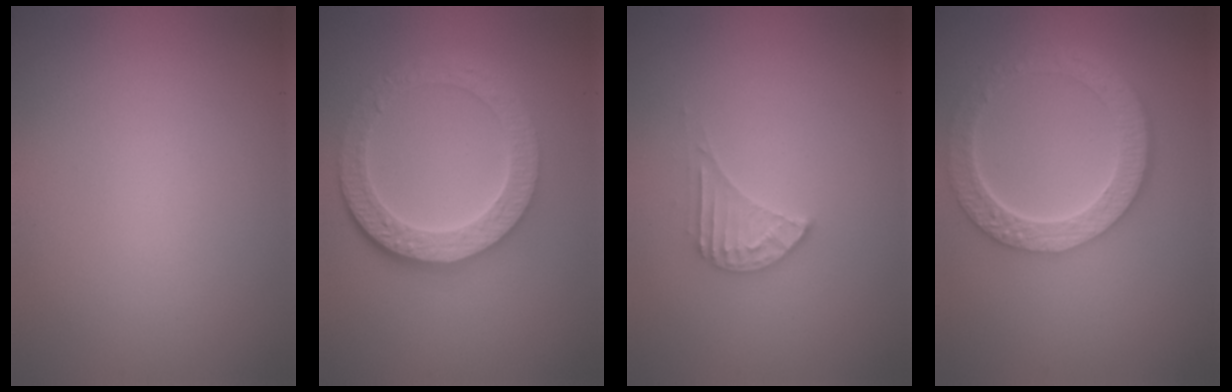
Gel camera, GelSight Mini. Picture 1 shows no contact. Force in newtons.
{"total": 5.8, "press": 4.5, "slide": 3.6}
{"total": 2.3, "press": 2.3, "slide": 0.3}
{"total": 6.0, "press": 4.6, "slide": 3.9}